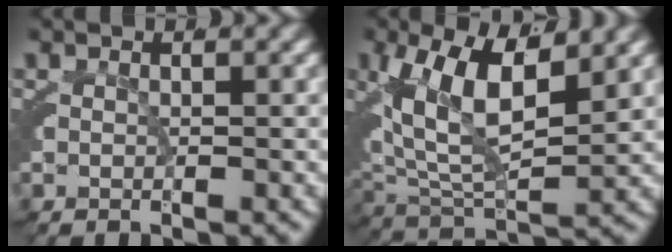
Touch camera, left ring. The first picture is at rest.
{"total": 8.5, "force": [3.0, 3.8, 7.0], "torque": [-0.135, -0.004, 0.058]}